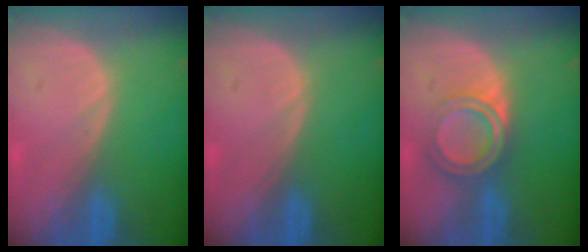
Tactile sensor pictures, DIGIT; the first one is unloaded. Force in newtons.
{"total": 0.0}
{"total": 5.7, "press": 5.0, "slide": 2.8}